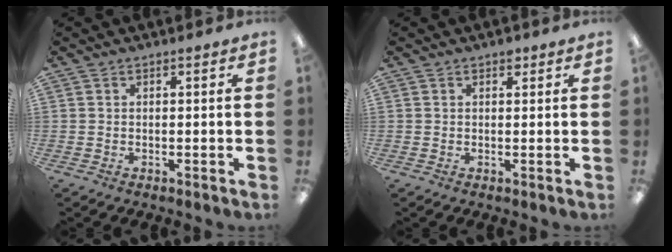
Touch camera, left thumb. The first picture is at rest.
{"total": 1.4, "force": [0.9, 0.8, 0.7], "torque": [0.001, -0.004, 0.013]}